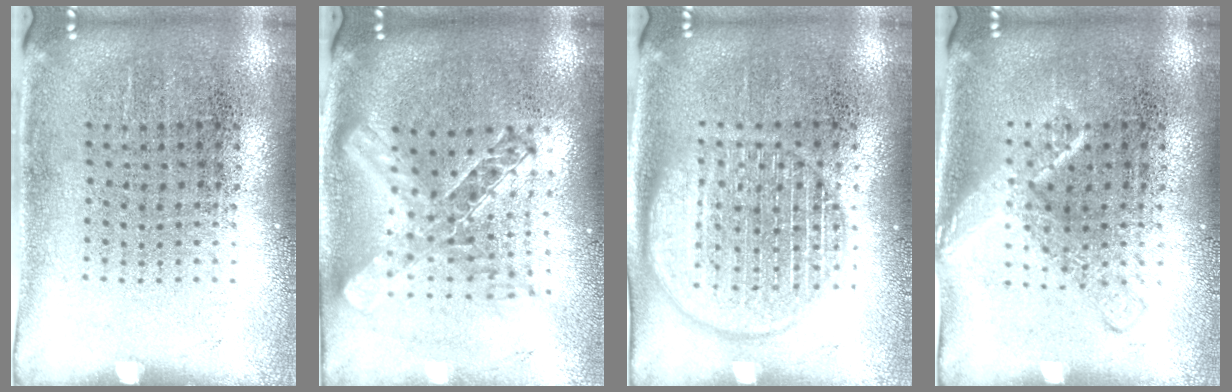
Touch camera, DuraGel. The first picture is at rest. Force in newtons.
{"total": 2.0, "press": 1.7, "slide": 1.1}
{"total": 3.0, "press": 3.0, "slide": 0.3}
{"total": 2.2, "press": 2.2, "slide": 0.3}